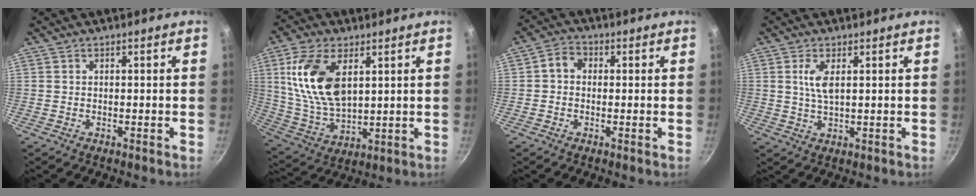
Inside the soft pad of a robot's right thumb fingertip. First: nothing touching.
{"total": 15.5, "force": [4.8, 8.4, 12.1], "torque": [-0.221, -0.019, 0.105]}
{"total": 3.6, "force": [0.2, 2.9, 2.2], "torque": [-0.036, 0.010, -0.008]}
{"total": 7.6, "force": [1.8, 3.0, 6.7], "torque": [-0.136, -0.003, 0.036]}